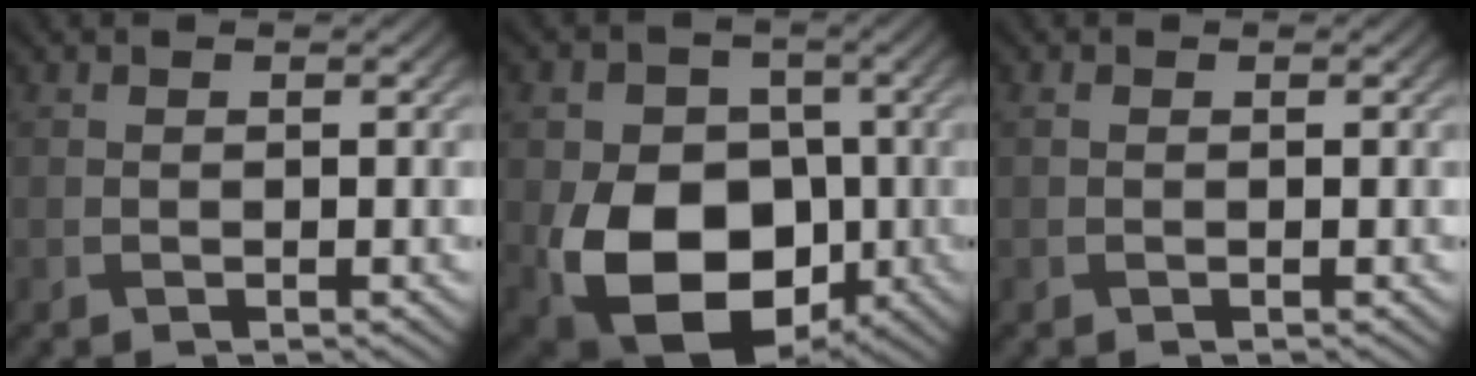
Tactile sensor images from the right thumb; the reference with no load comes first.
{"total": 16.2, "force": [-4.3, 12.0, 10.0], "torque": [-0.145, -0.039, -0.095]}
{"total": 0.0}